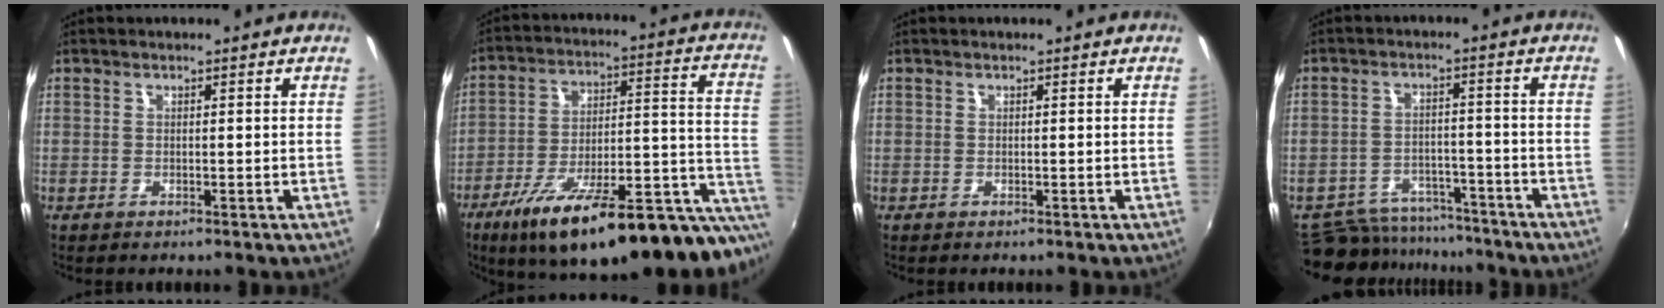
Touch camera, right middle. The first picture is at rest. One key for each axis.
{"total": 30.9, "fx": -21.4, "fy": 7.0, "fz": 21.1, "tx": -0.275, "ty": -0.037, "tz": -0.309}
{"total": 0.0}
{"total": 13.0, "fx": -11.4, "fy": 5.2, "fz": 3.5, "tx": -0.089, "ty": 0.014, "tz": -0.156}